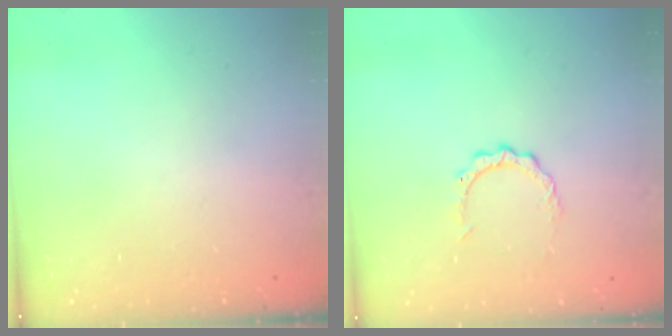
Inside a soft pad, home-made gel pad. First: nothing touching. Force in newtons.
{"total": 3.0, "press": 3.0, "slide": 0.2}